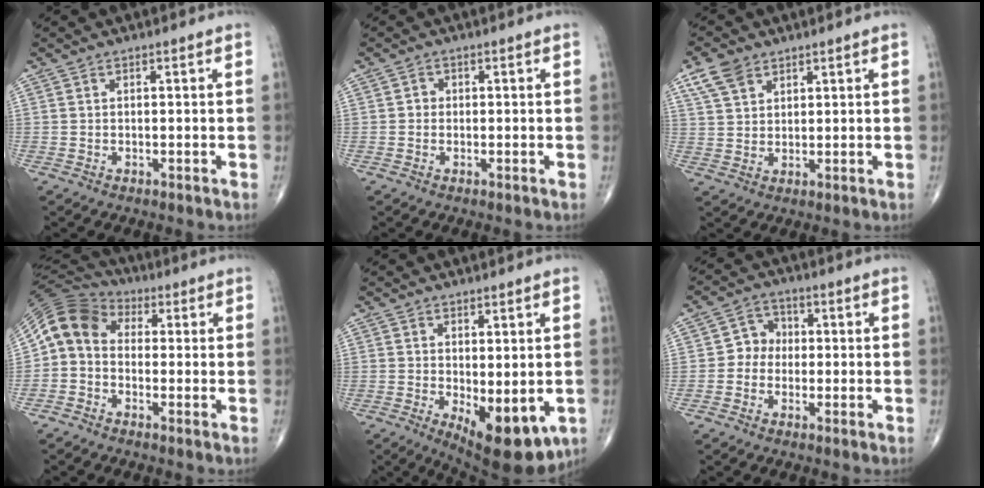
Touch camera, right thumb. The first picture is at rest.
{"total": 1.1, "force": [-0.1, 1.1, 0.3], "torque": [0.003, 0.004, -0.004]}
{"total": 5.8, "force": [3.5, 3.6, 2.8], "torque": [-0.046, -0.006, 0.074]}
{"total": 9.2, "force": [0.0, 7.2, 5.7], "torque": [-0.097, 0.032, -0.021]}
{"total": 11.1, "force": [-2.9, 4.7, 9.7], "torque": [-0.116, -0.020, -0.027]}
{"total": 4.4, "force": [-0.6, 4.0, 1.8], "torque": [-0.002, 0.016, -0.023]}